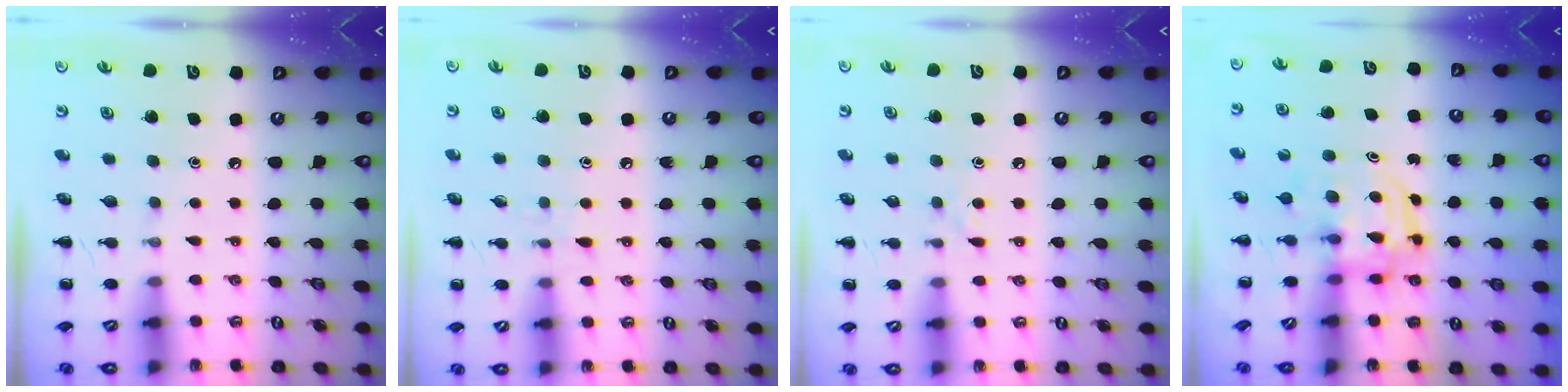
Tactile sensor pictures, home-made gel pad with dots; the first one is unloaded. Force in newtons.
{"total": 4.3, "press": 3.8, "slide": 2.0}
{"total": 4.6, "press": 4.3, "slide": 1.7}
{"total": 2.9, "press": 2.9, "slide": 0.3}